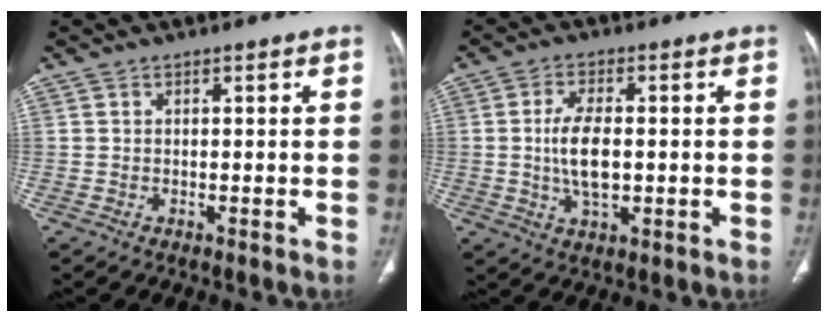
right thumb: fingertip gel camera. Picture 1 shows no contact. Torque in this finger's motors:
{"motor_torque": [0.67, 0.79, 1.58, -1.18, 0.58]}